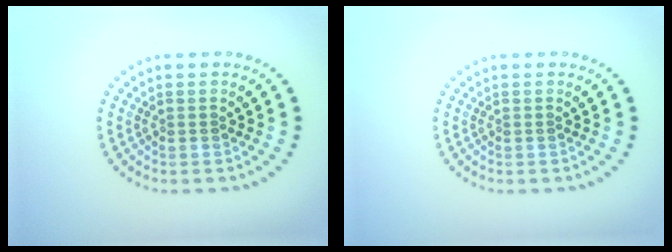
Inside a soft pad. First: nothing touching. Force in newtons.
{"total": 0.0}